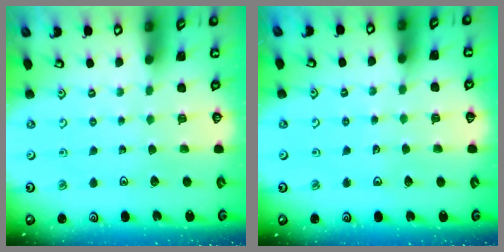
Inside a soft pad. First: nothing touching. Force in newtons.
{"total": 1.6, "press": 1.6, "slide": 0.2}